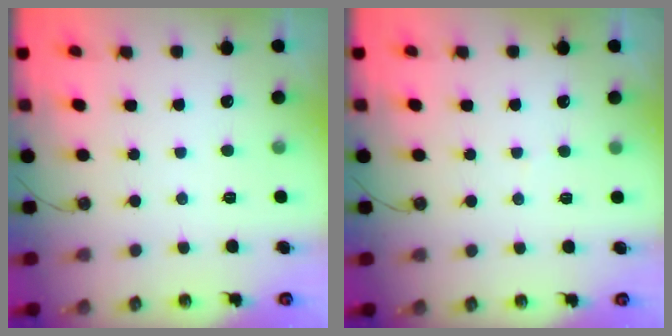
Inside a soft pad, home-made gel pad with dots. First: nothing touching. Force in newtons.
{"total": 2.9, "press": 2.9, "slide": 0.2}